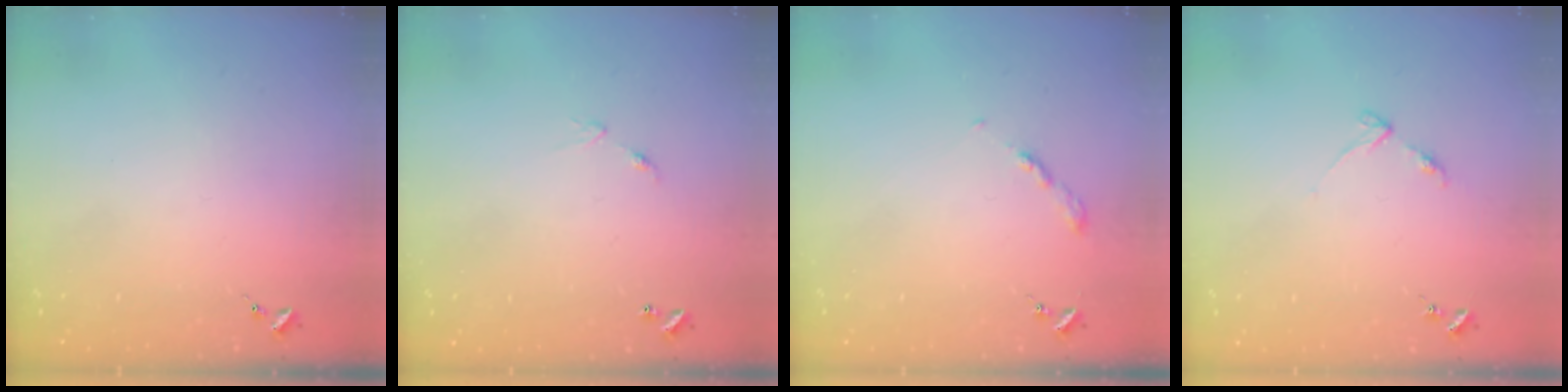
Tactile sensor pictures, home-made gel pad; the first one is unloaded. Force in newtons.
{"total": 5.6, "press": 5.5, "slide": 0.6}
{"total": 2.7, "press": 2.6, "slide": 0.3}
{"total": 3.6, "press": 3.5, "slide": 0.4}